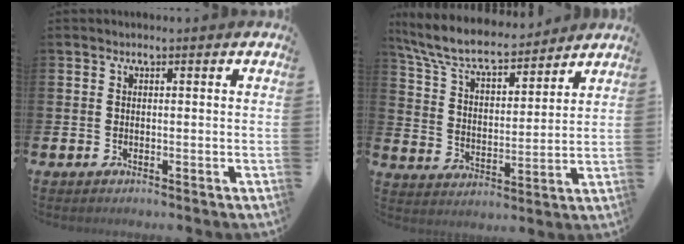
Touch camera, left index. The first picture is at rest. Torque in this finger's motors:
{"motor_torque": [1.11, -1.03, 0.52, 0.21]}